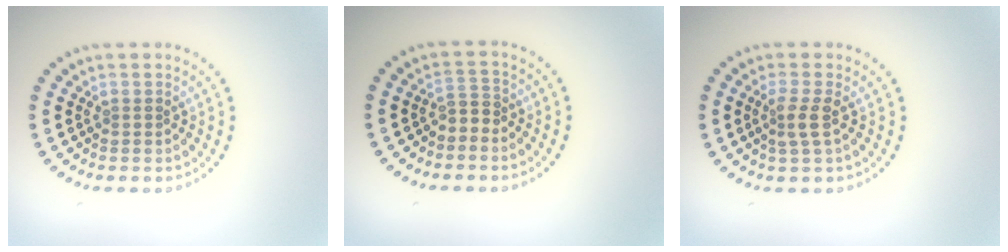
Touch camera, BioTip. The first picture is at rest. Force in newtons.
{"total": 1.4, "press": 0.9, "slide": 1.0}
{"total": 1.9, "press": 1.4, "slide": 1.3}